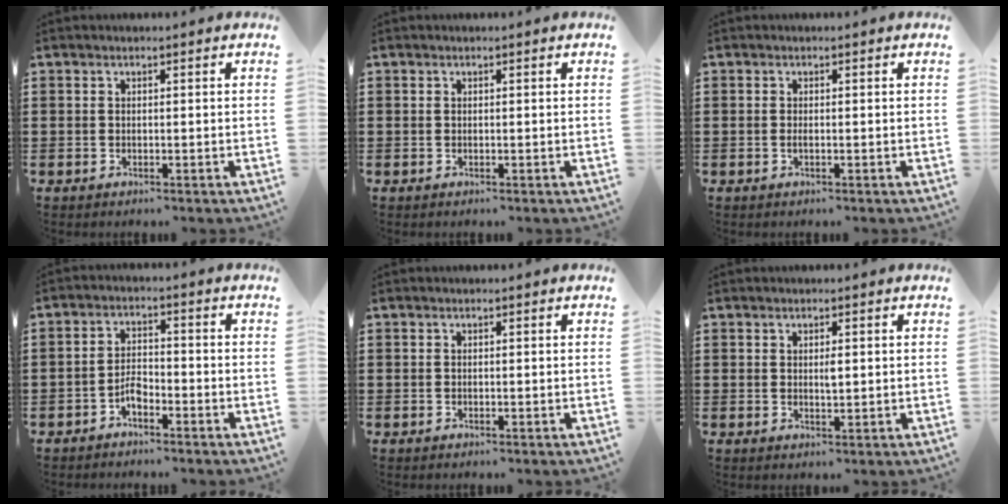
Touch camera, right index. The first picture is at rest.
{"total": 0.0}
{"total": 0.6, "force": [-0.2, 0.1, 0.6], "torque": [-0.010, -0.004, -0.002]}
{"total": 3.1, "force": [-2.0, 1.4, 1.9], "torque": [-0.044, 0.005, -0.043]}
{"total": 0.0}
{"total": 1.4, "force": [0.4, 0.3, 1.3], "torque": [-0.026, 0.001, 0.005]}